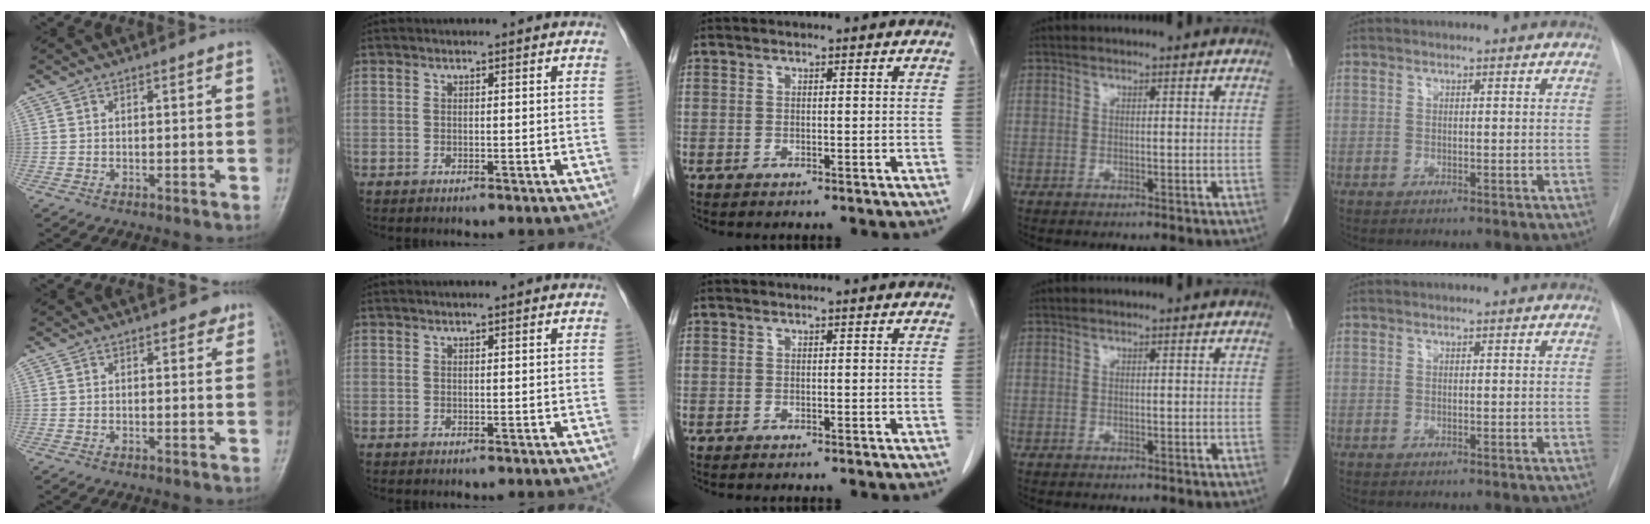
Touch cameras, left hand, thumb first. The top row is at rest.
{"thumb": {"total": 1.8, "force": [1.2, 1.0, 1.0], "torque": [0.001, -0.003, 0.011]}, "index": {"total": 0.7, "force": [0.5, -0.1, 0.4], "torque": [-0.006, 0.004, 0.010]}}